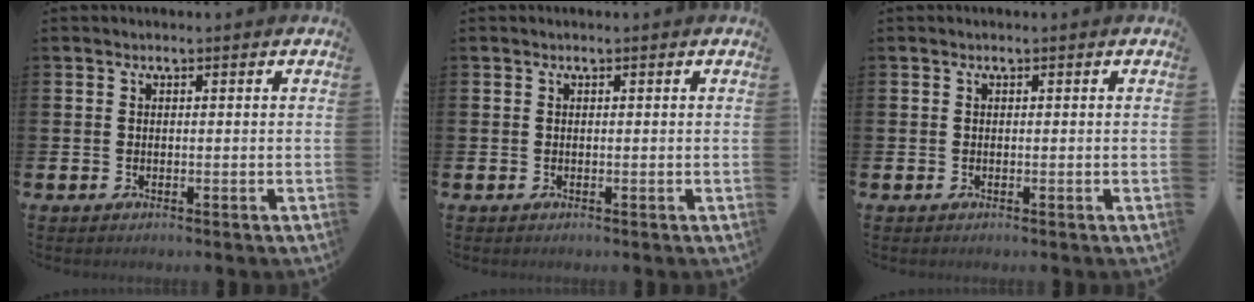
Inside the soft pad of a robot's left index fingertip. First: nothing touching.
{"total": 0.0}
{"total": 0.0}